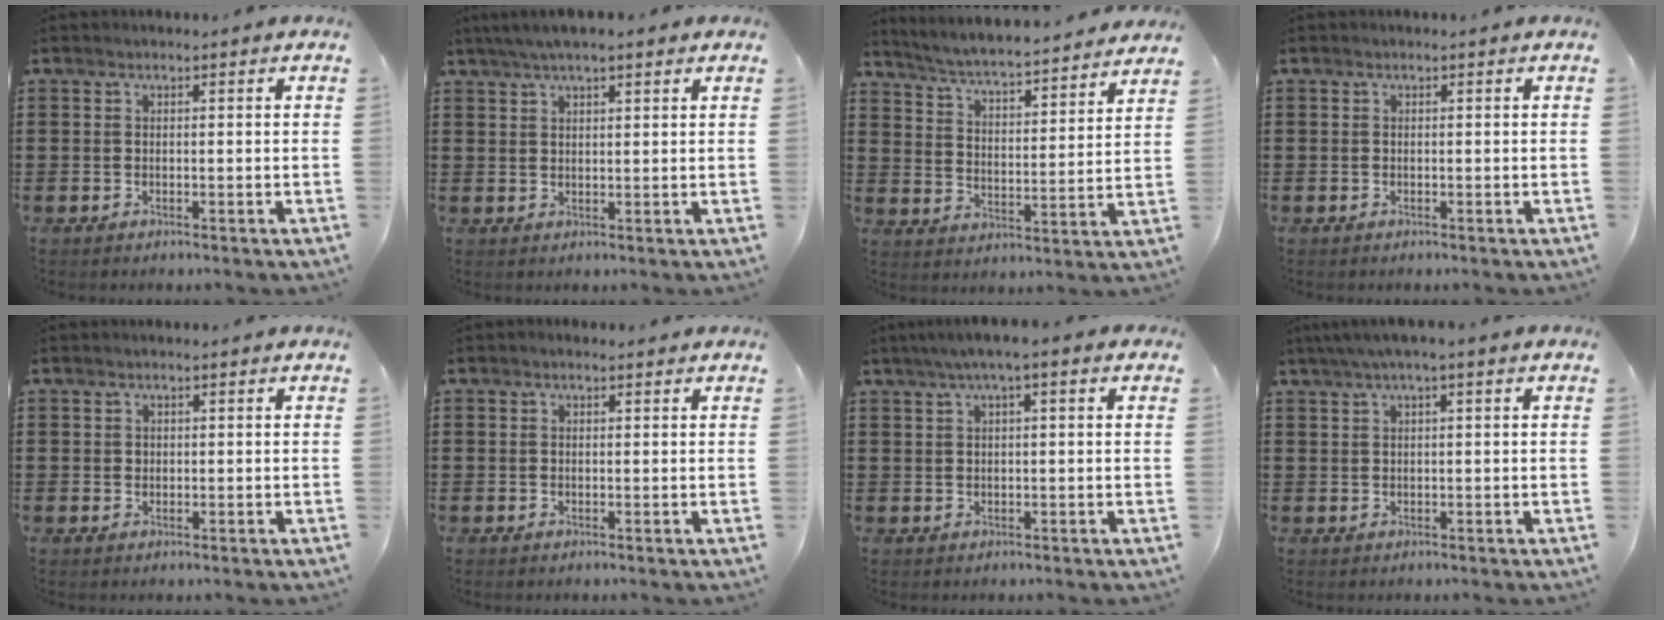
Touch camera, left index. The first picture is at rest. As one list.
[{"total": 3.7, "force": [2.7, 0.8, 2.3], "torque": [-0.050, 0.005, 0.050]}, {"total": 4.7, "force": [4.6, -0.5, 0.9], "torque": [-0.041, -0.041, 0.073]}, {"total": 0.0}, {"total": 0.7, "force": [0.3, 0.6, 0.3], "torque": [-0.007, 0.004, 0.007]}, {"total": 0.5, "force": [0.3, 0.3, 0.3], "torque": [-0.007, 0.004, 0.005]}, {"total": 2.7, "force": [0.9, 0.2, 2.5], "torque": [-0.047, 0.002, 0.014]}, {"total": 2.2, "force": [0.7, 0.0, 2.1], "torque": [-0.038, 0.000, 0.013]}]